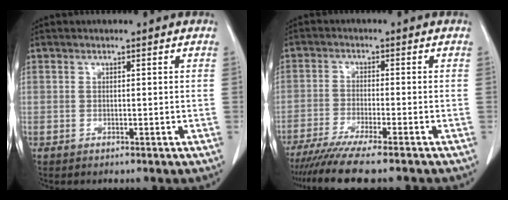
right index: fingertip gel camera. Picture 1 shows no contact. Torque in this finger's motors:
{"motor_torque": [1.09, -1.05, 0.52, 0.14]}